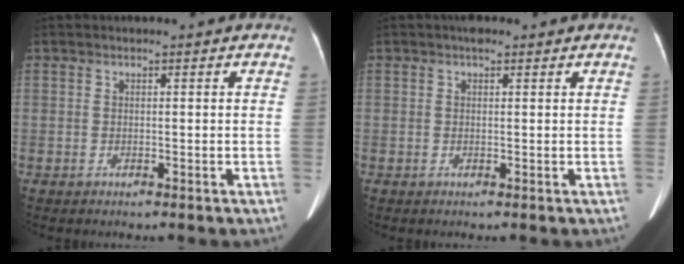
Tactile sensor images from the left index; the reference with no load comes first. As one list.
[{"total": 1.3, "force": [0.9, 0.6, 0.7], "torque": [-0.013, 0.010, 0.011]}]